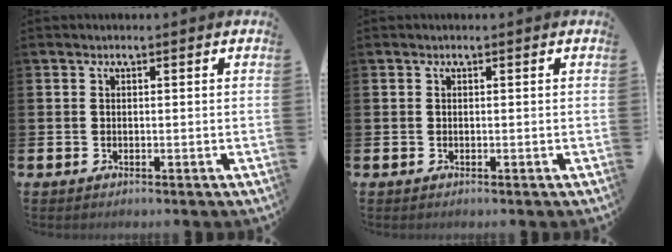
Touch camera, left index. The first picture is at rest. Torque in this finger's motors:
{"motor_torque": [0.00, 0.00, 0.00, 0.00]}